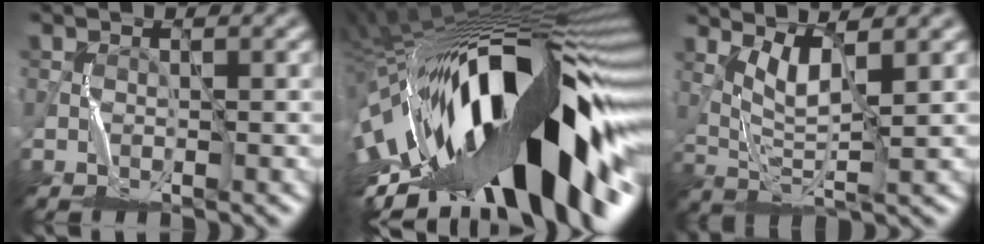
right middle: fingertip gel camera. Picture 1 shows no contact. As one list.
[{"total": 21.1, "force": [-3.9, 7.9, 19.2], "torque": [-0.323, -0.019, -0.081]}, {"total": 4.2, "force": [2.3, 0.2, 3.5], "torque": [-0.079, -0.005, 0.055]}]